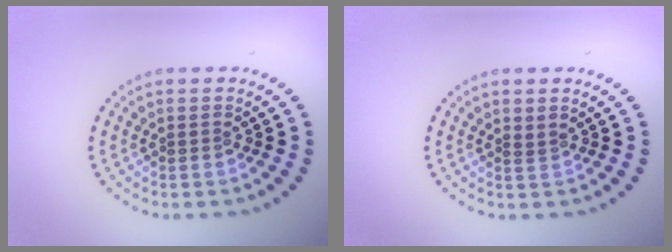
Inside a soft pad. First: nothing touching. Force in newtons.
{"total": 0.6, "press": 0.3, "slide": 0.5}